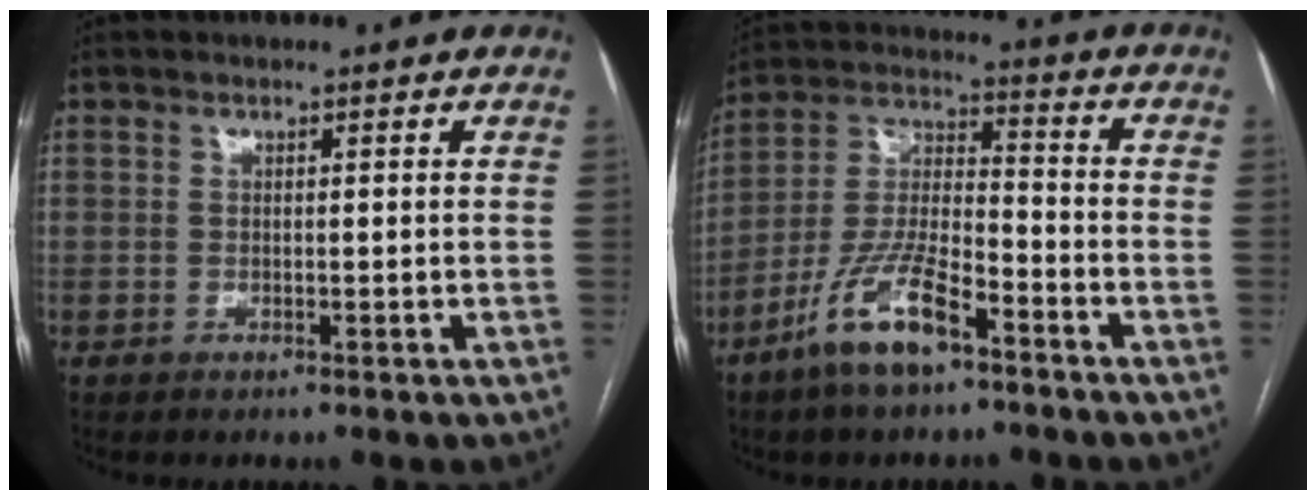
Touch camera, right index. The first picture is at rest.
{"total": 11.8, "force": [-7.3, 2.9, 8.8], "torque": [-0.187, -0.004, -0.137]}